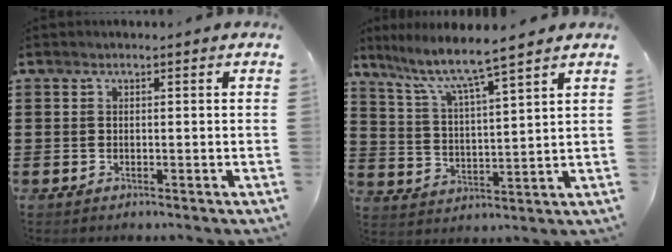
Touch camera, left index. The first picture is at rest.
{"total": 6.1, "force": [5.2, -0.1, 3.3], "torque": [-0.089, -0.037, 0.081]}